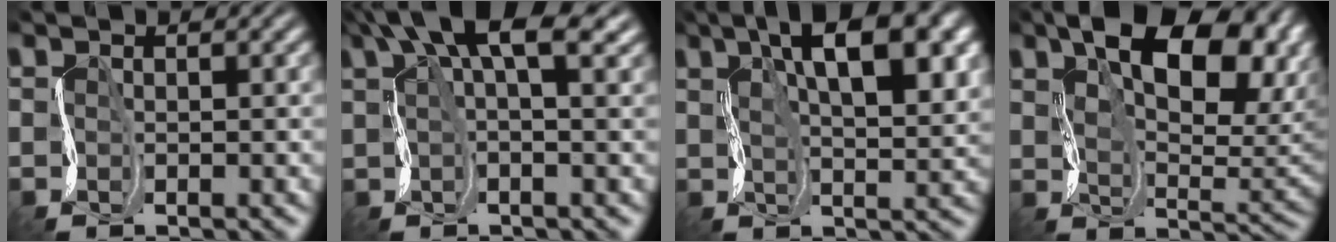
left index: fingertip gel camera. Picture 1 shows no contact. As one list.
[{"total": 7.3, "force": [4.4, 1.9, 5.5], "torque": [-0.094, 0.018, 0.072]}, {"total": 11.2, "force": [4.2, 4.4, 9.4], "torque": [-0.140, 0.013, 0.058]}, {"total": 12.2, "force": [5.0, 5.5, 9.6], "torque": [-0.151, 0.006, 0.080]}]